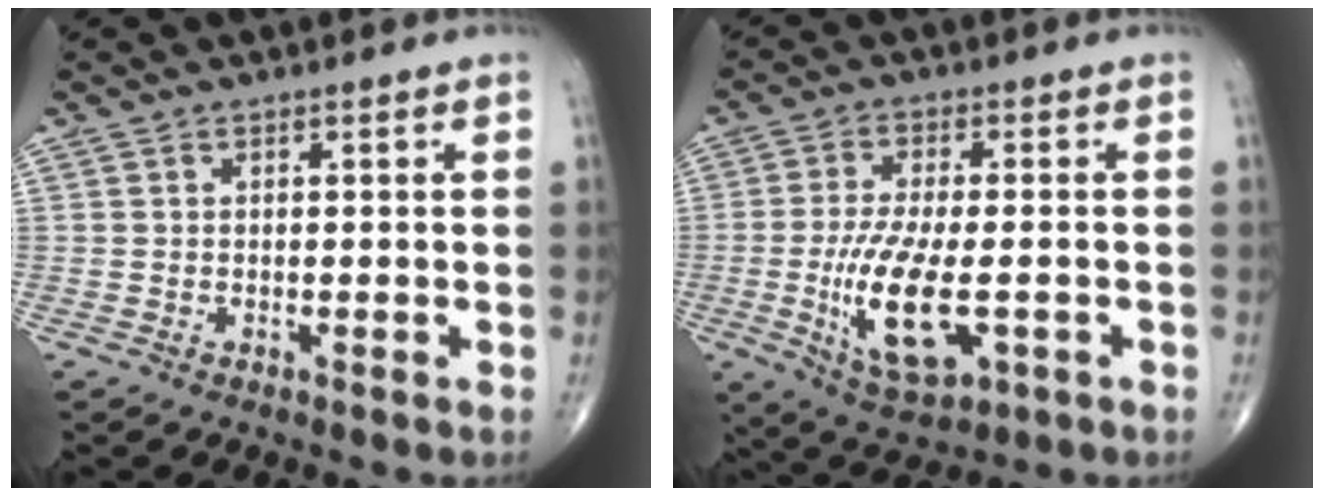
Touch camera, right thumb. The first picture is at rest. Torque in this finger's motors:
{"motor_torque": [3.82, 1.18, 1.27, -0.31, 0.53]}